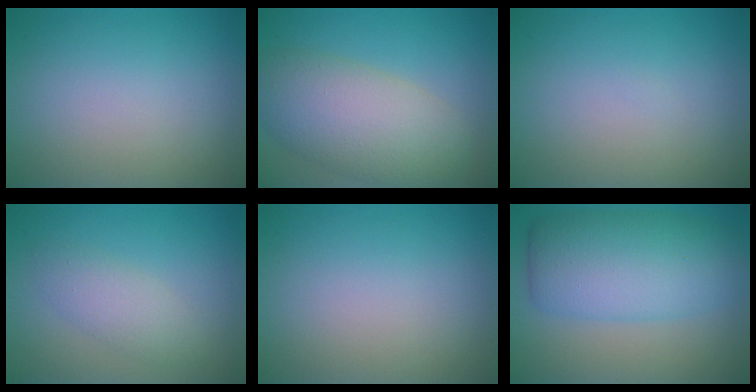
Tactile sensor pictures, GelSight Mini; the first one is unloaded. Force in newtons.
{"total": 7.9, "press": 7.9, "slide": 0.3}
{"total": 0.0}
{"total": 2.4, "press": 2.4, "slide": 0.1}
{"total": 0.0}
{"total": 7.9, "press": 7.9, "slide": 0.1}